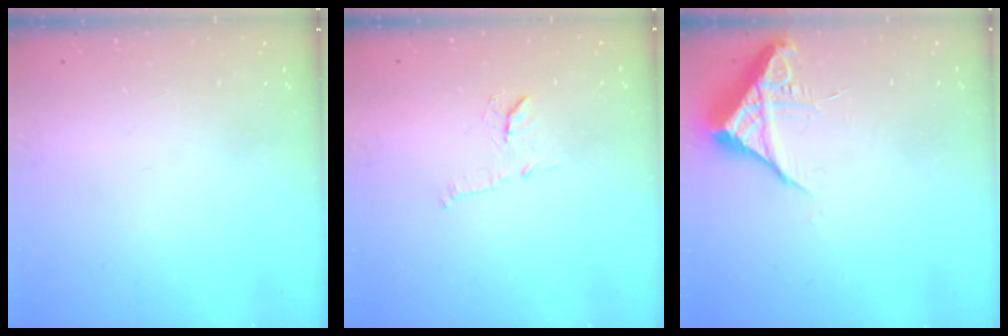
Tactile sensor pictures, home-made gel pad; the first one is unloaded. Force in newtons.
{"total": 9.1, "press": 9.1, "slide": 0.5}
{"total": 6.7, "press": 6.7, "slide": 0.5}